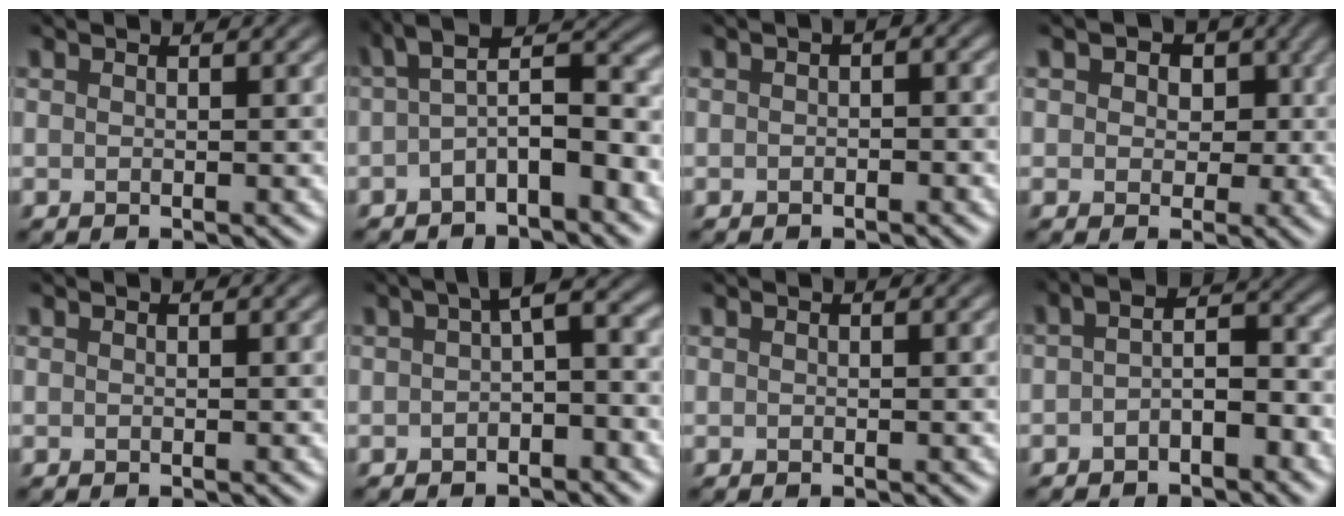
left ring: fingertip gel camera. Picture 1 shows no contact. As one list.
[{"total": 6.2, "force": [-1.2, 2.4, 5.5], "torque": [-0.081, 0.023, -0.033]}, {"total": 1.2, "force": [-0.3, 0.7, 0.9], "torque": [-0.012, 0.002, -0.005]}, {"total": 4.8, "force": [1.4, 3.7, 2.7], "torque": [-0.020, 0.014, -0.006]}, {"total": 0.0}, {"total": 3.7, "force": [-0.4, 1.6, 3.4], "torque": [-0.043, 0.016, -0.015]}, {"total": 0.0}, {"total": 4.0, "force": [-1.7, 1.8, 3.2], "torque": [-0.050, 0.013, -0.035]}]